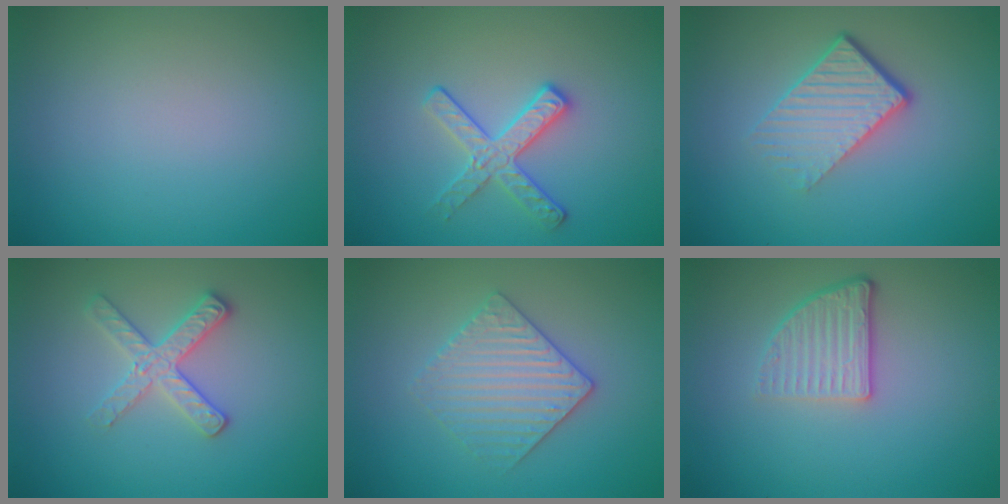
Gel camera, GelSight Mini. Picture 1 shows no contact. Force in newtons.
{"total": 2.8, "press": 2.7, "slide": 0.7}
{"total": 4.7, "press": 2.8, "slide": 3.8}
{"total": 2.7, "press": 2.6, "slide": 0.9}
{"total": 3.1, "press": 3.1, "slide": 0.7}
{"total": 3.3, "press": 2.5, "slide": 2.2}